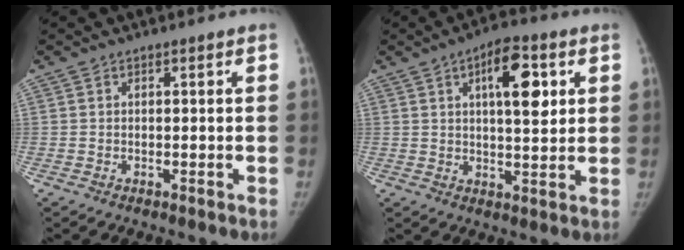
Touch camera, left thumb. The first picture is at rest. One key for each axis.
{"total": 10.5, "fx": 3.6, "fy": 4.3, "fz": 8.9, "tx": -0.109, "ty": -0.008, "tz": 0.052}